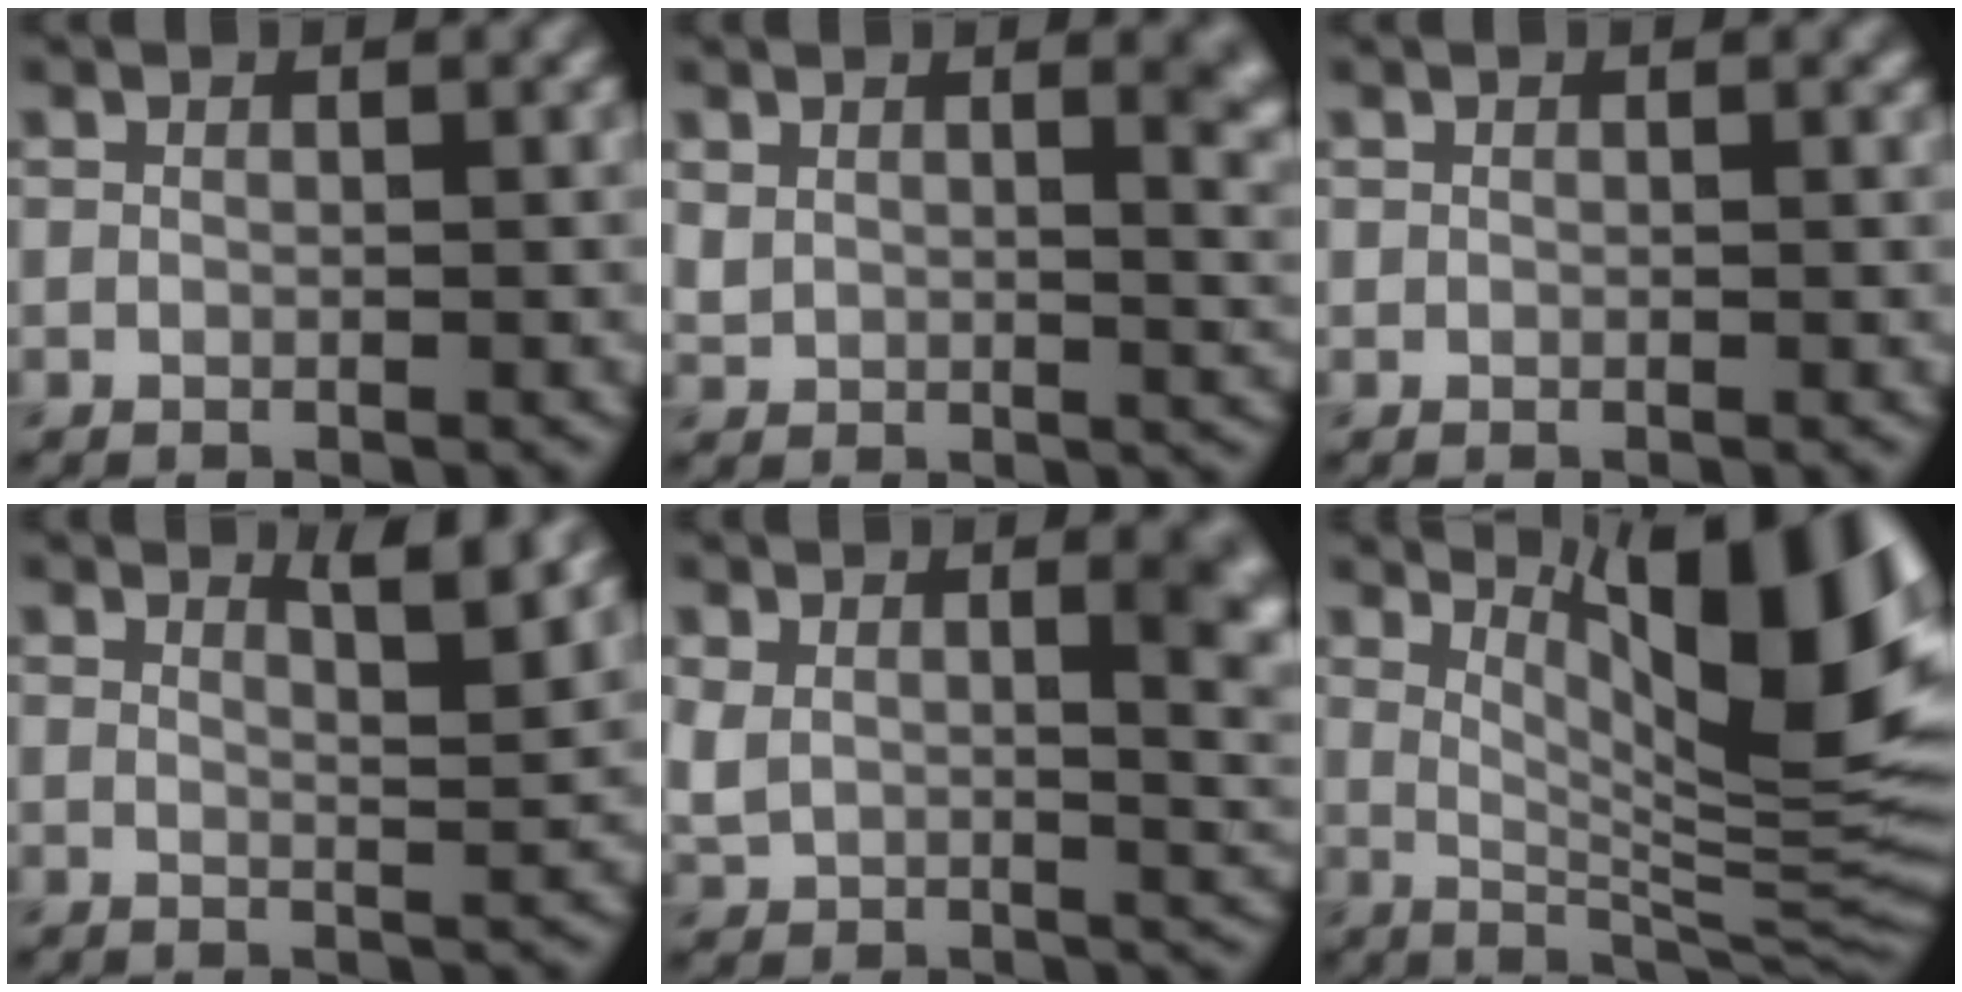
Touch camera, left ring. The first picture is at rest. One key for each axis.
{"total": 4.6, "fx": 2.7, "fy": 2.2, "fz": 3.0, "tx": -0.045, "ty": -0.007, "tz": 0.054}
{"total": 0.5, "fx": 0.4, "fy": 0.3, "fz": 0.1, "tx": -0.002, "ty": -0.002, "tz": 0.007}
{"total": 3.4, "fx": 2.4, "fy": 0.7, "fz": 2.3, "tx": -0.024, "ty": 0.001, "tz": 0.032}
{"total": 7.2, "fx": 2.5, "fy": 3.6, "fz": 5.7, "tx": -0.093, "ty": -0.018, "tz": 0.057}
{"total": 14.5, "fx": 6.0, "fy": 3.8, "fz": 12.6, "tx": -0.156, "ty": 0.002, "tz": 0.102}